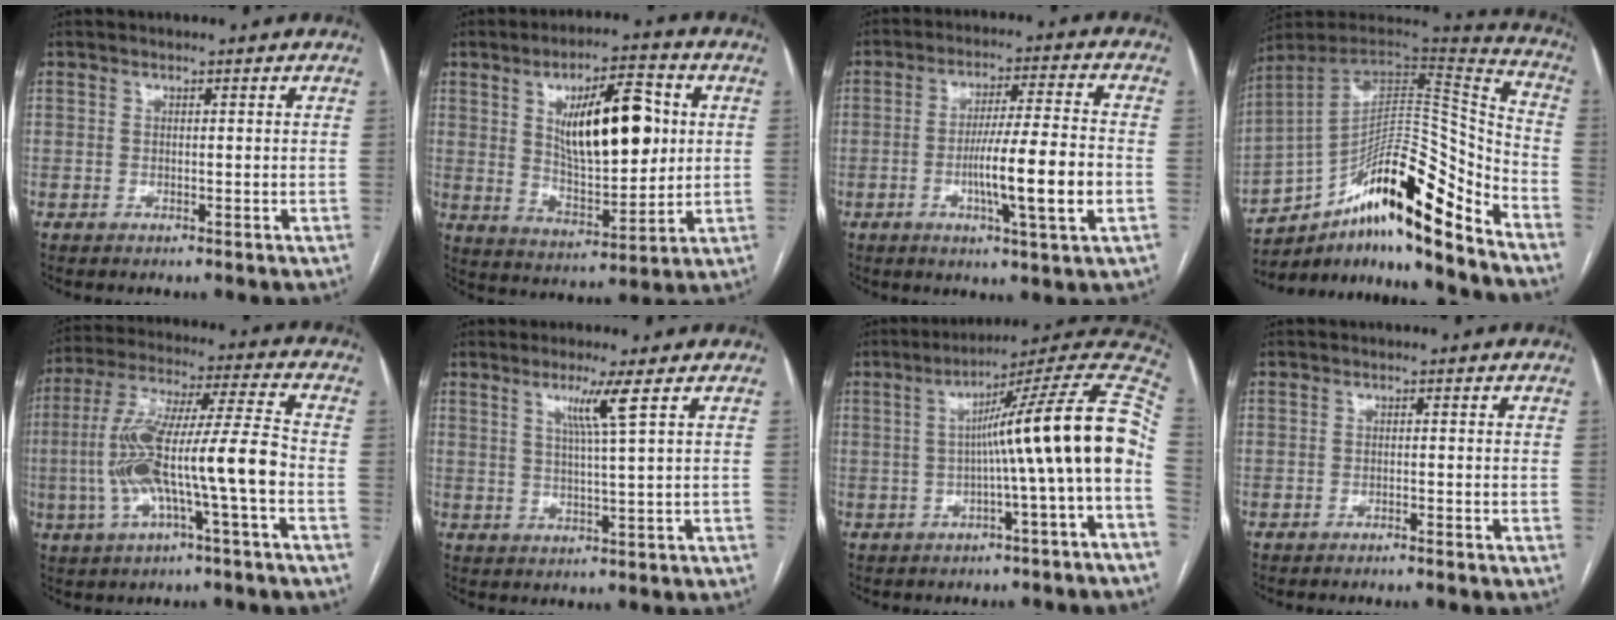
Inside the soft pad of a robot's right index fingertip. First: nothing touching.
{"total": 14.8, "force": [3.6, 5.1, 13.4], "torque": [-0.220, 0.009, 0.063]}
{"total": 11.8, "force": [-2.8, -0.1, 11.5], "torque": [-0.192, -0.002, -0.049]}
{"total": 22.3, "force": [-15.0, 3.5, 16.2], "torque": [-0.237, 0.032, -0.249]}
{"total": 14.8, "force": [-3.5, 0.7, 14.4], "torque": [-0.280, 0.022, -0.060]}
{"total": 4.5, "force": [2.1, -1.4, 3.7], "torque": [-0.073, -0.009, 0.041]}
{"total": 16.1, "force": [-1.5, -1.4, 16.0], "torque": [-0.208, 0.041, -0.031]}
{"total": 2.1, "force": [-1.9, -0.5, 0.8], "torque": [-0.008, 0.002, -0.025]}